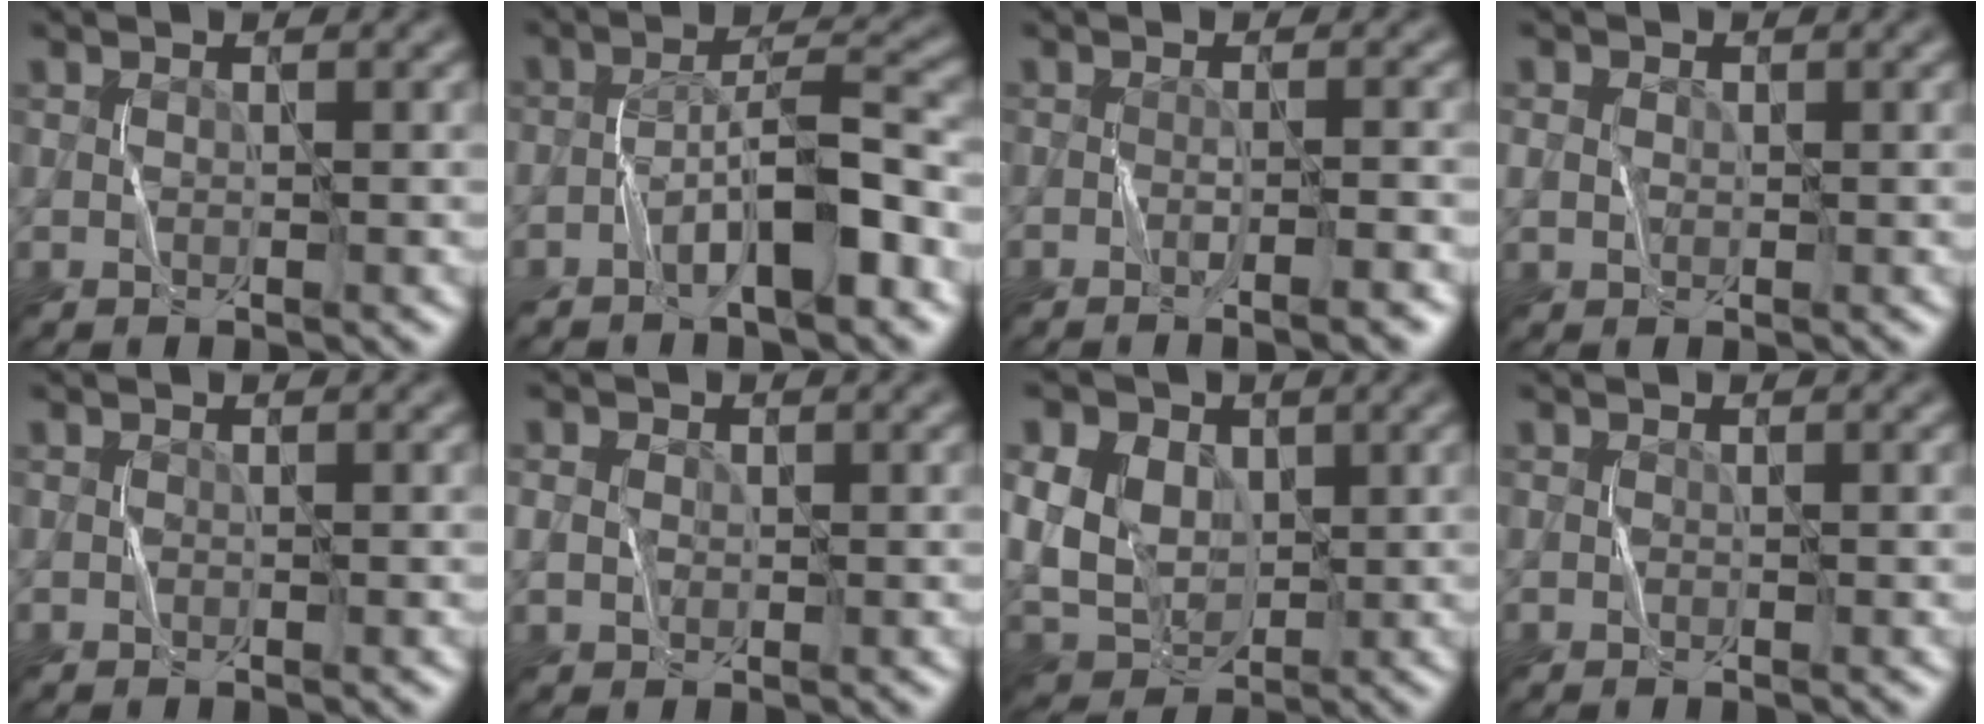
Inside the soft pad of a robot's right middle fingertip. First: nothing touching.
{"total": 5.3, "force": [-2.9, 1.4, 4.2], "torque": [-0.063, 0.020, -0.054]}
{"total": 1.5, "force": [-0.9, -0.4, 1.2], "torque": [-0.012, 0.002, -0.016]}
{"total": 1.0, "force": [0.2, 0.9, 0.3], "torque": [-0.011, 0.002, 0.004]}
{"total": 0.0}
{"total": 1.7, "force": [0.4, 1.5, 0.7], "torque": [-0.022, 0.004, 0.003]}
{"total": 10.0, "force": [2.2, 7.7, 6.0], "torque": [-0.123, 0.029, 0.021]}
{"total": 0.0}